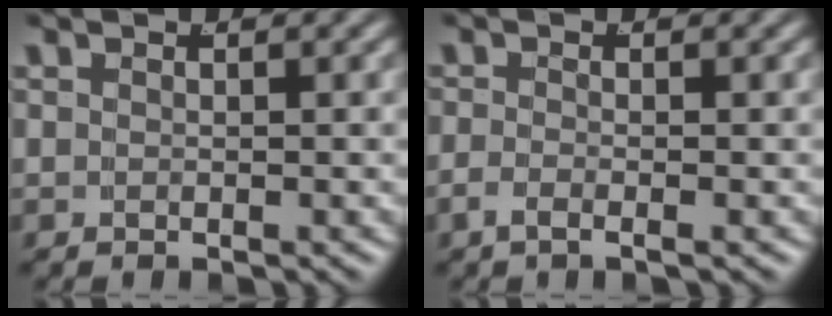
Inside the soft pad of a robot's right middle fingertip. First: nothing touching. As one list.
[{"total": 1.5, "force": [-1.0, 0.1, 1.1], "torque": [-0.028, -0.009, -0.015]}]